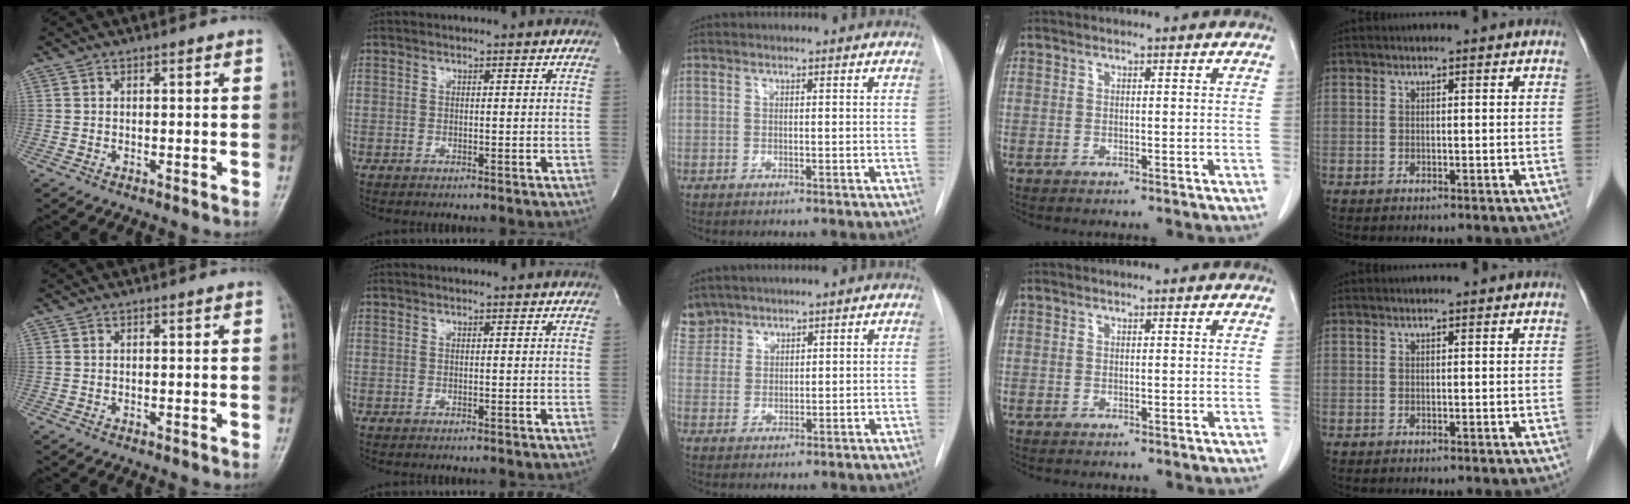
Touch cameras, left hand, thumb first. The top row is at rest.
{"middle": {"total": 5.4, "force": [4.6, 2.8, -0.2], "torque": [0.008, 0.010, 0.097]}}